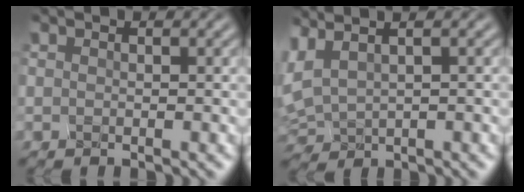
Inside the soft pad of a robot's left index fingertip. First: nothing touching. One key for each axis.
{"total": 2.8, "fx": 2.4, "fy": 0.5, "fz": 1.2, "tx": -0.056, "ty": 0.027, "tz": 0.064}